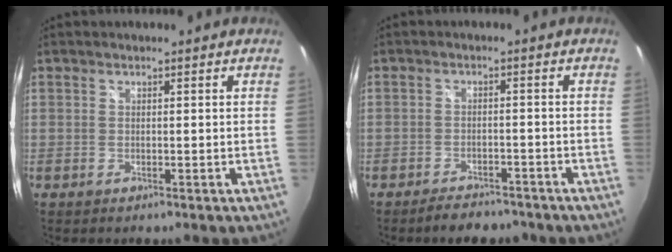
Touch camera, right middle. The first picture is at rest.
{"total": 5.9, "force": [-4.9, 2.4, 2.1], "torque": [-0.047, 0.004, -0.070]}